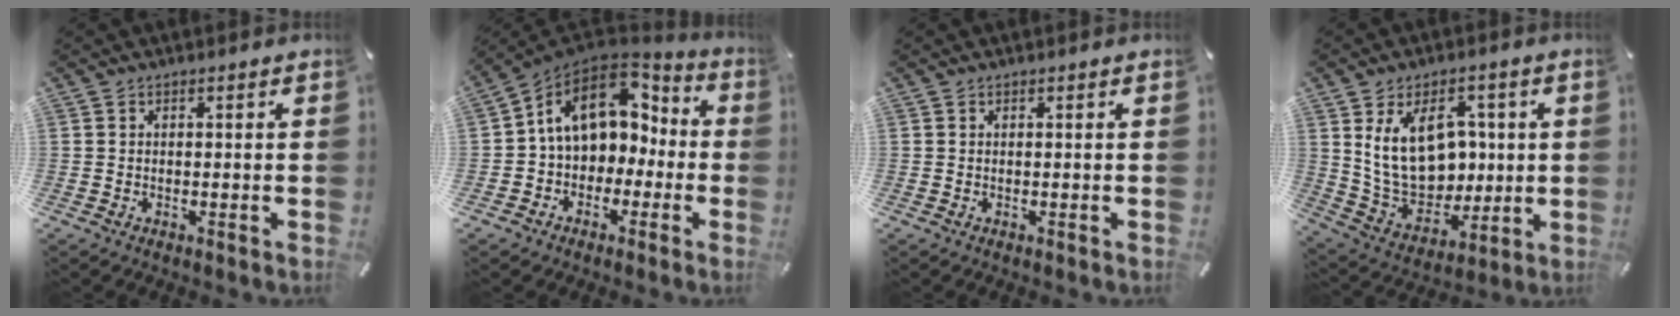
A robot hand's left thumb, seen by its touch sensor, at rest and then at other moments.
{"total": 13.2, "force": [2.9, 10.2, 7.8], "torque": [-0.131, 0.000, 0.054]}
{"total": 0.0}
{"total": 17.2, "force": [3.8, 12.4, 11.2], "torque": [-0.202, -0.009, 0.078]}